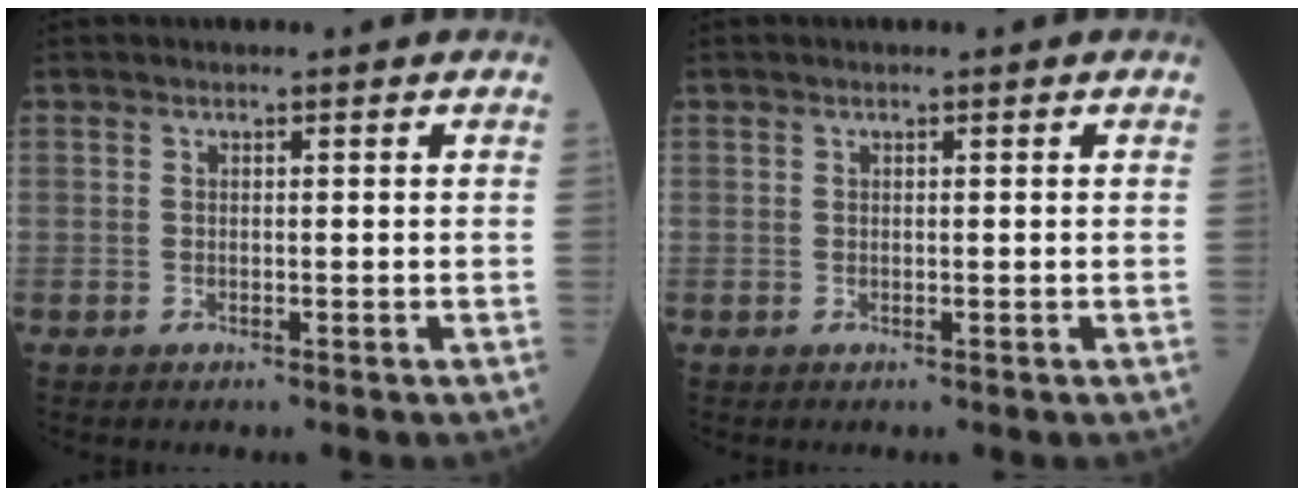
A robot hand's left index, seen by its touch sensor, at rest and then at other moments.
{"total": 0.0}